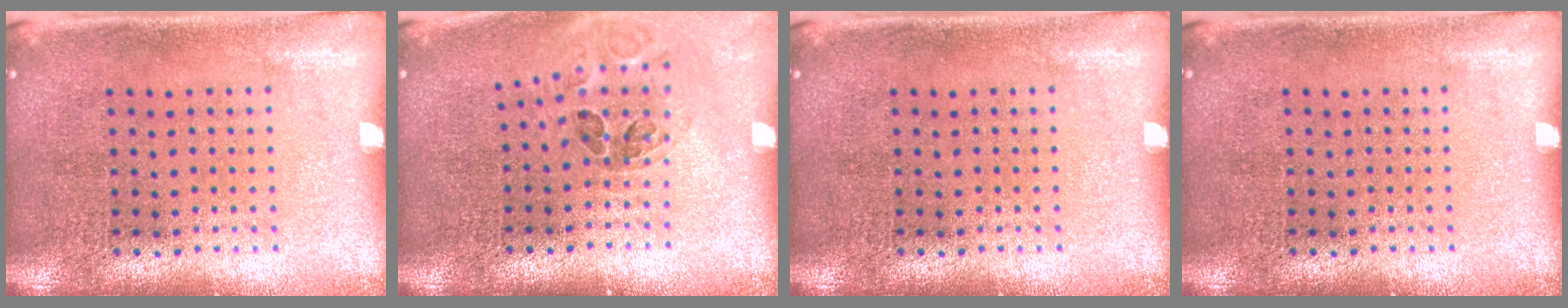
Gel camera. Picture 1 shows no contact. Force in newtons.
{"total": 1.0, "press": 1.0, "slide": 0.1}
{"total": 0.0}
{"total": 0.0}